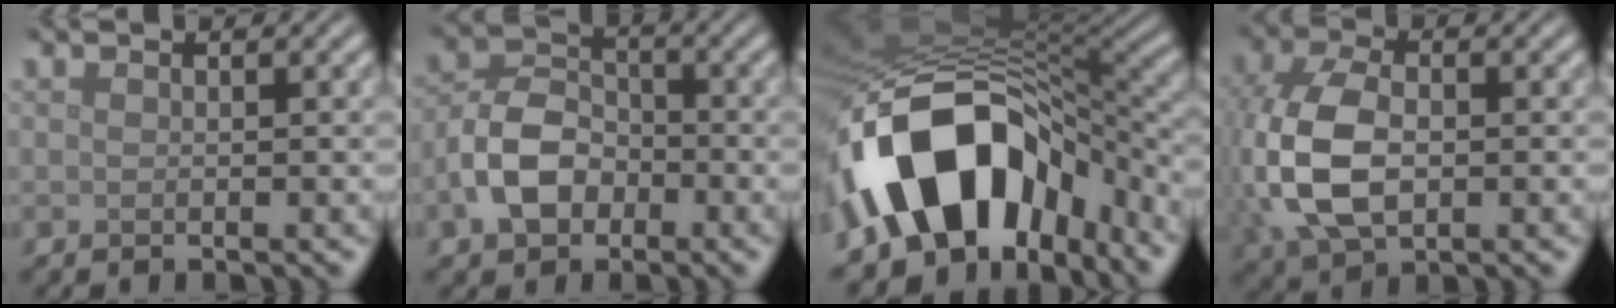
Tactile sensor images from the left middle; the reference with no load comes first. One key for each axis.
{"total": 5.2, "fx": -1.9, "fy": 3.7, "fz": 3.1, "tx": -0.059, "ty": 0.005, "tz": -0.041}
{"total": 14.3, "fx": -5.5, "fy": 9.4, "fz": 9.4, "tx": -0.160, "ty": 0.009, "tz": -0.093}
{"total": 8.4, "fx": -0.5, "fy": 5.4, "fz": 6.3, "tx": -0.164, "ty": -0.008, "tz": -0.004}